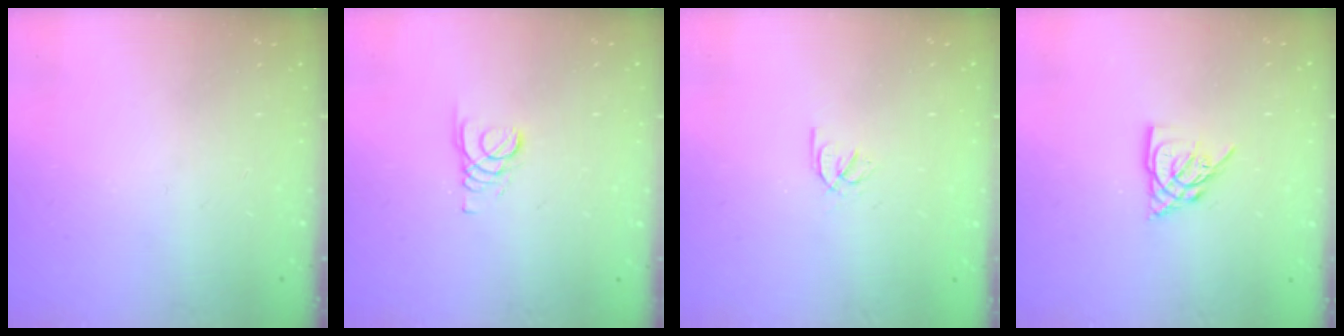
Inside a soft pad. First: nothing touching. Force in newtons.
{"total": 1.6, "press": 1.6, "slide": 0.2}
{"total": 2.2, "press": 2.2, "slide": 0.2}
{"total": 6.1, "press": 6.1, "slide": 0.4}